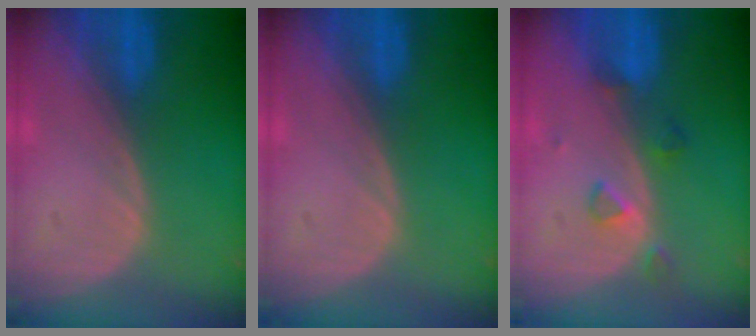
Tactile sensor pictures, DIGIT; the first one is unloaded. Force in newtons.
{"total": 0.0}
{"total": 3.2, "press": 3.1, "slide": 0.8}